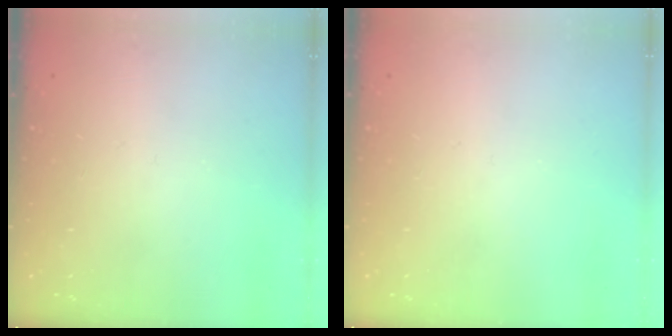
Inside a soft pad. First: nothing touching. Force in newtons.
{"total": 0.0}